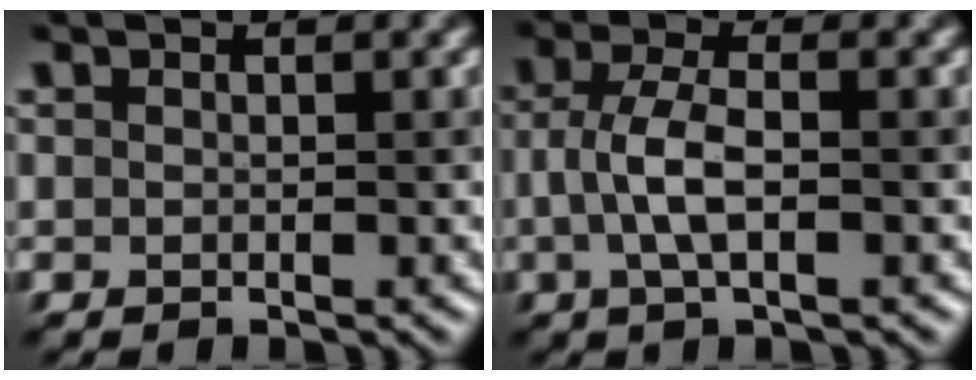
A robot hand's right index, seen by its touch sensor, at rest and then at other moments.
{"total": 3.6, "force": [-0.5, 1.2, 3.4], "torque": [-0.073, 0.004, -0.012]}